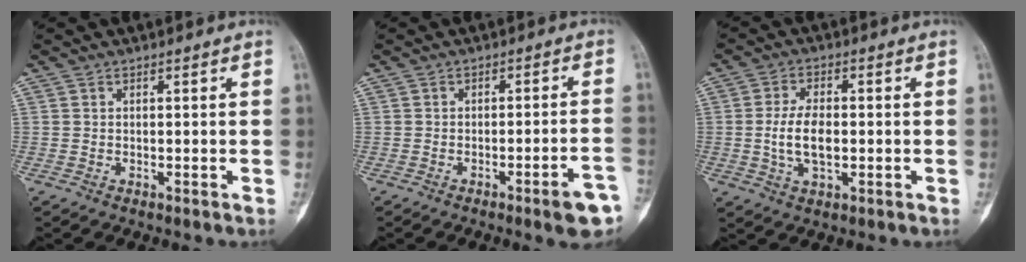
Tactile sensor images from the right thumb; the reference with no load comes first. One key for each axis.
{"total": 6.9, "fx": -3.8, "fy": 1.0, "fz": 5.7, "tx": -0.070, "ty": 0.022, "tz": -0.044}
{"total": 7.4, "fx": -0.7, "fy": 3.8, "fz": 6.3, "tx": -0.116, "ty": 0.003, "tz": -0.014}